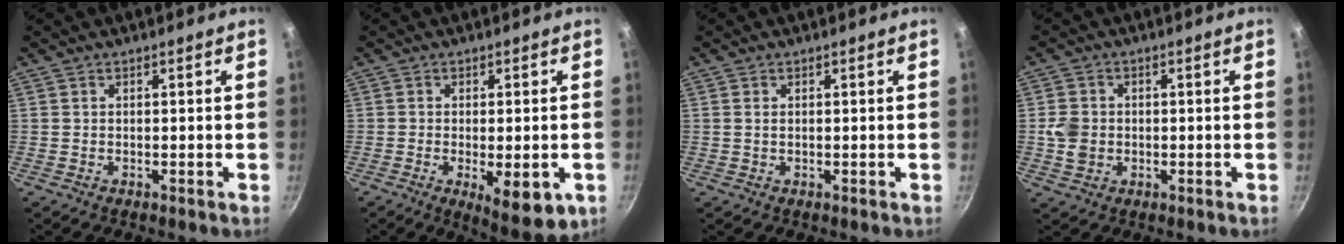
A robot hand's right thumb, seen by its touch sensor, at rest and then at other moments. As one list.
[{"total": 9.8, "force": [-3.1, 3.6, 8.5], "torque": [-0.115, -0.012, -0.036]}, {"total": 0.9, "force": [0.2, 0.5, 0.7], "torque": [-0.017, 0.001, 0.006]}, {"total": 4.8, "force": [-0.4, 4.0, 2.6], "torque": [-0.040, 0.005, -0.004]}]